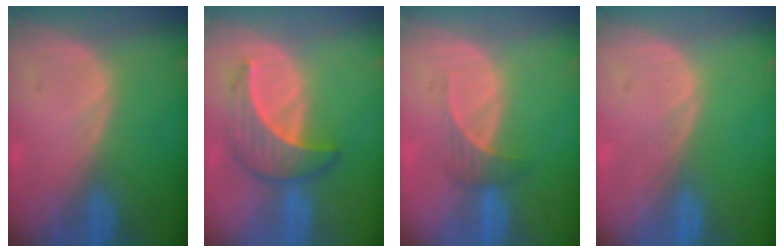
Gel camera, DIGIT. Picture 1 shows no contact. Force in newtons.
{"total": 6.4, "press": 6.2, "slide": 1.7}
{"total": 2.5, "press": 2.3, "slide": 0.9}
{"total": 0.0}